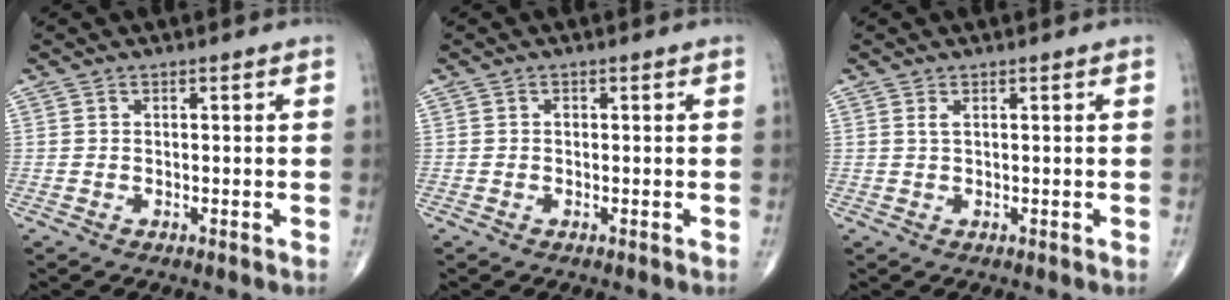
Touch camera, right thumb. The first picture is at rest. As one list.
[{"total": 0.6, "force": [0.0, 0.4, 0.4], "torque": [-0.005, 0.001, 0.000]}, {"total": 0.9, "force": [0.4, 0.2, 0.7], "torque": [-0.018, 0.003, 0.009]}]